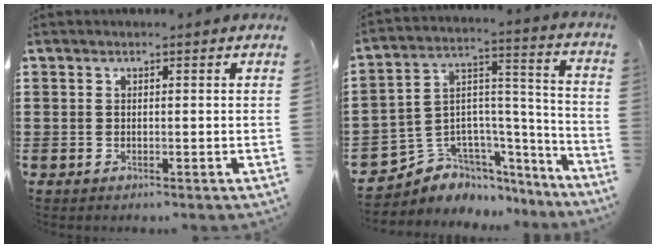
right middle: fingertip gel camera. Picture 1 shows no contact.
{"total": 5.4, "force": [-3.8, 3.9, -0.3], "torque": [-0.015, -0.010, -0.068]}